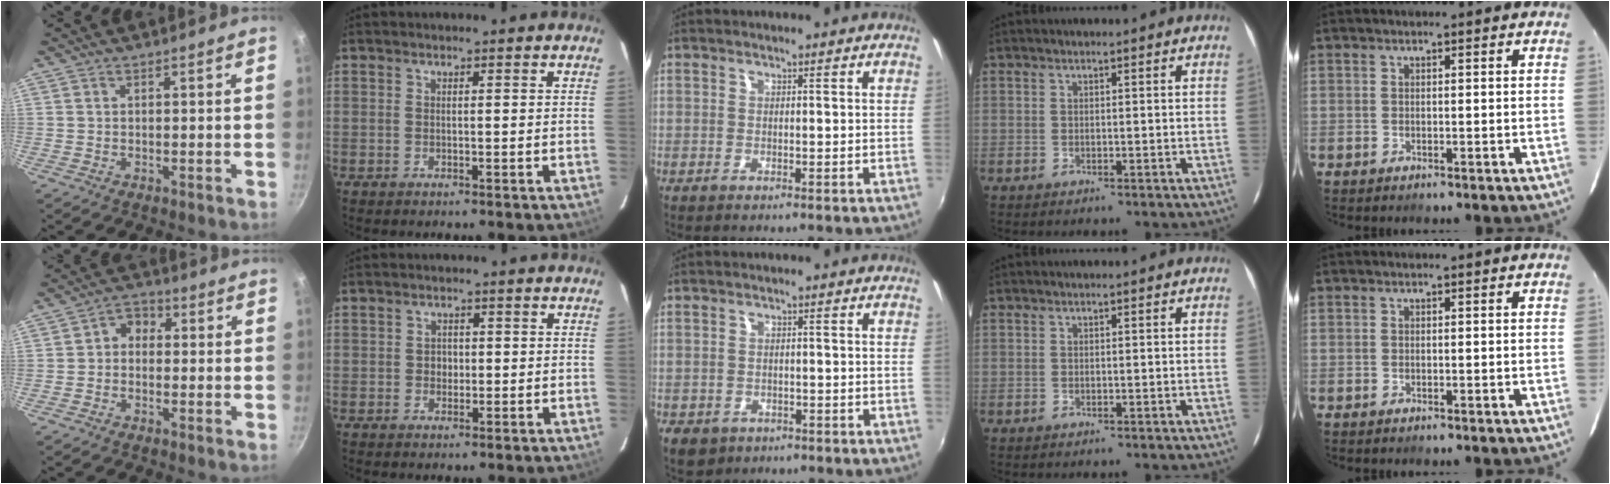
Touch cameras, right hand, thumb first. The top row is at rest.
{"thumb": {"total": 4.3, "force": [0.0, 3.6, 2.4], "torque": [-0.016, 0.013, -0.015]}, "index": {"total": 1.9, "force": [-0.2, 1.8, 0.5], "torque": [-0.007, 0.006, -0.004]}, "middle": {"total": 5.1, "force": [-2.4, 4.0, 2.1], "torque": [-0.049, -0.012, -0.031]}}